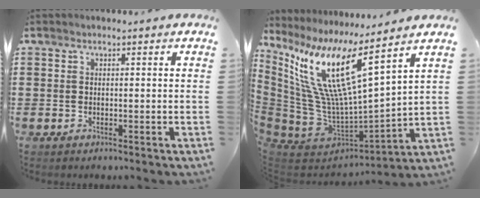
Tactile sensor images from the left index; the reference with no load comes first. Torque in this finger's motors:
{"motor_torque": [1.28, 0.86, 1.05, 0.21]}